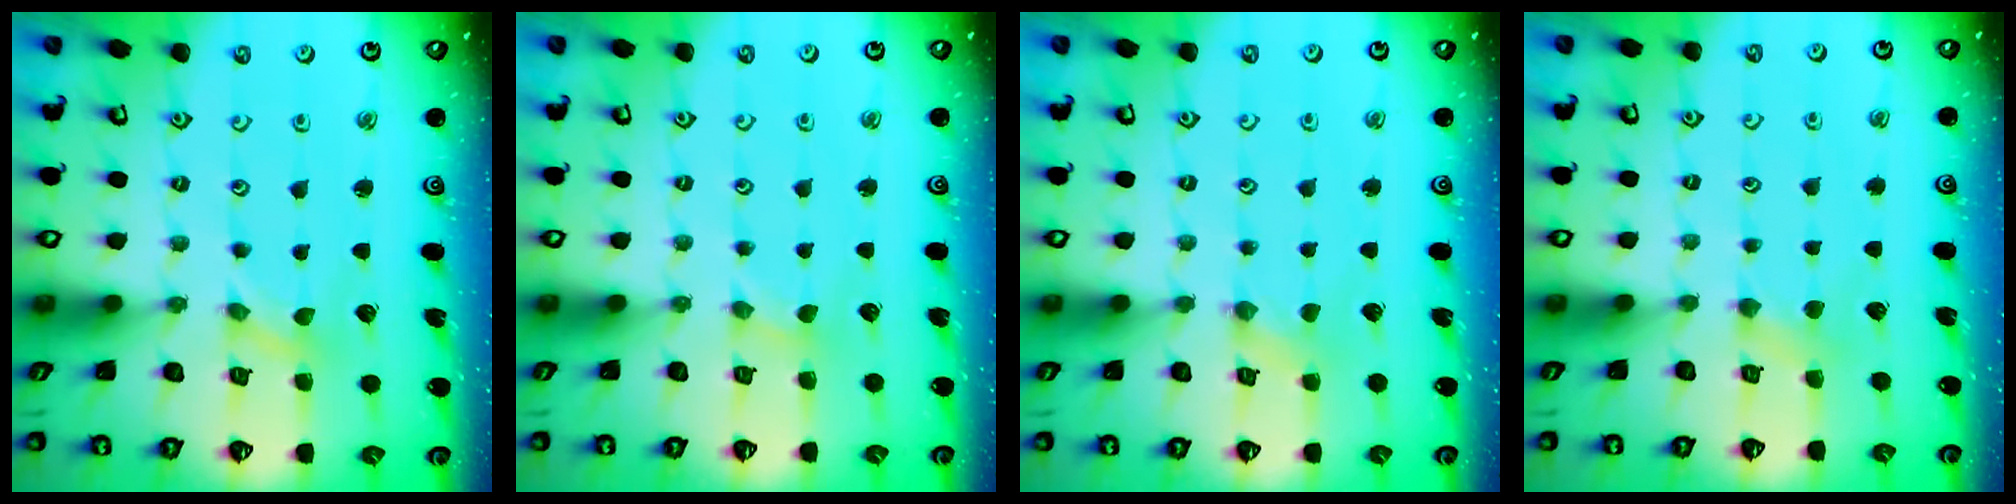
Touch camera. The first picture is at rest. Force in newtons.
{"total": 0.6, "press": 0.5, "slide": 0.1}
{"total": 1.2, "press": 1.1, "slide": 0.3}
{"total": 2.9, "press": 2.9, "slide": 0.3}